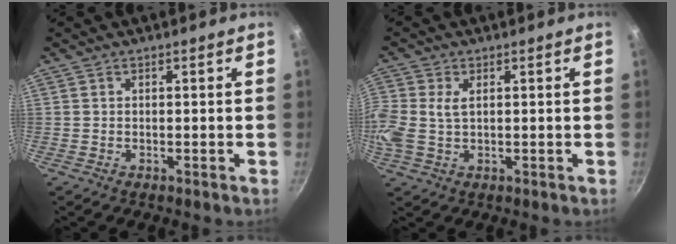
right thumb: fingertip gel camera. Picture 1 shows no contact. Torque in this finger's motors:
{"motor_torque": [-0.42, 0.38, 0.60, 0.27, 0.15]}